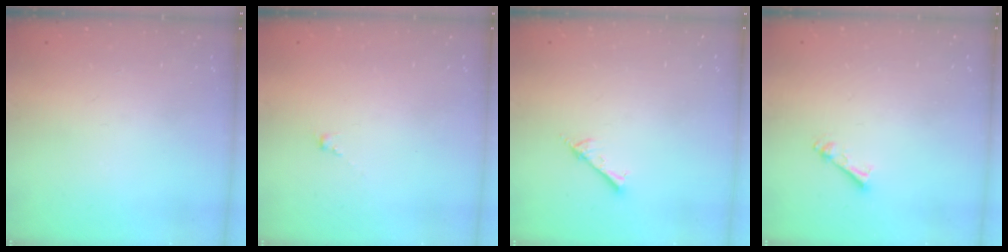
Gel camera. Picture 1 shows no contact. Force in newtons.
{"total": 0.0}
{"total": 1.5, "press": 1.4, "slide": 0.2}
{"total": 2.5, "press": 2.5, "slide": 0.4}